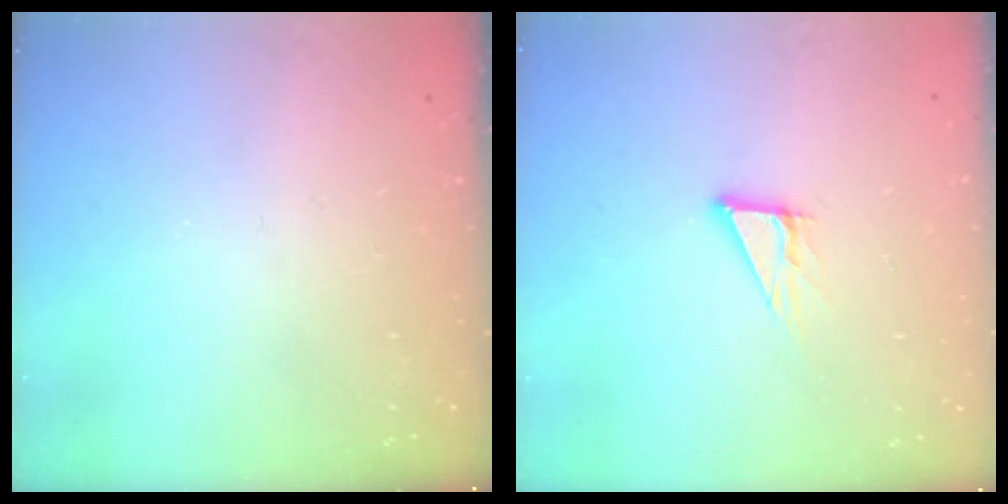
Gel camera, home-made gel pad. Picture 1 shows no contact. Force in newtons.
{"total": 5.6, "press": 5.6, "slide": 0.3}